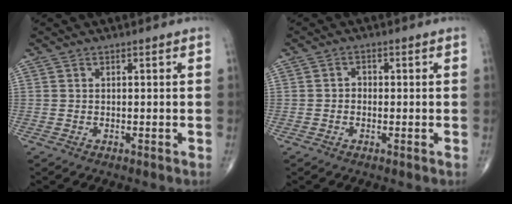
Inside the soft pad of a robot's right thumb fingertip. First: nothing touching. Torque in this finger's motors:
{"motor_torque": [-0.24, -0.03, 0.13, 0.15, 0.07]}